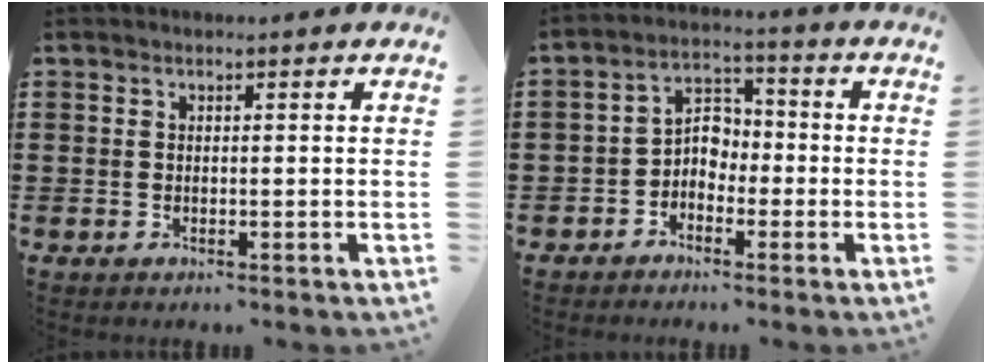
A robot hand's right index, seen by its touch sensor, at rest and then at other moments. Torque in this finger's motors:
{"motor_torque": [1.03, 1.10, 0.13, 0.01]}